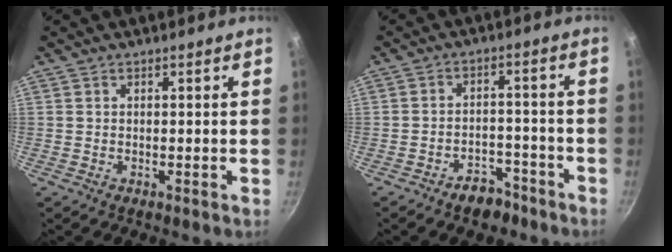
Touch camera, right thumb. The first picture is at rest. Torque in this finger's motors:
{"motor_torque": [-0.17, 0.17, 0.08, 0.17, 0.00]}